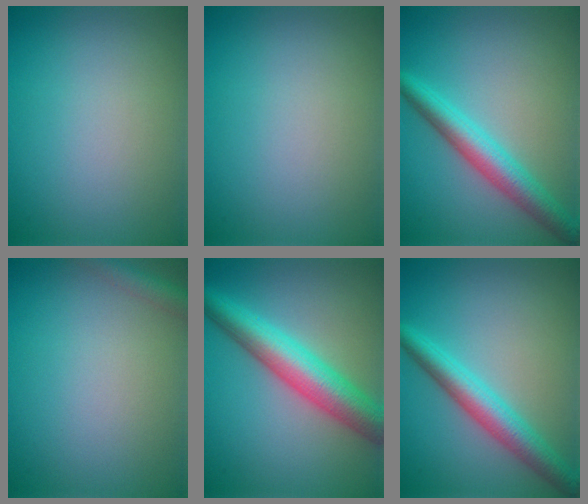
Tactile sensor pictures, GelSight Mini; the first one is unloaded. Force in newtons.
{"total": 0.0}
{"total": 4.7, "press": 4.7, "slide": 0.2}
{"total": 2.0, "press": 2.0, "slide": 0.1}
{"total": 7.2, "press": 7.2, "slide": 0.1}
{"total": 4.7, "press": 4.7, "slide": 0.2}